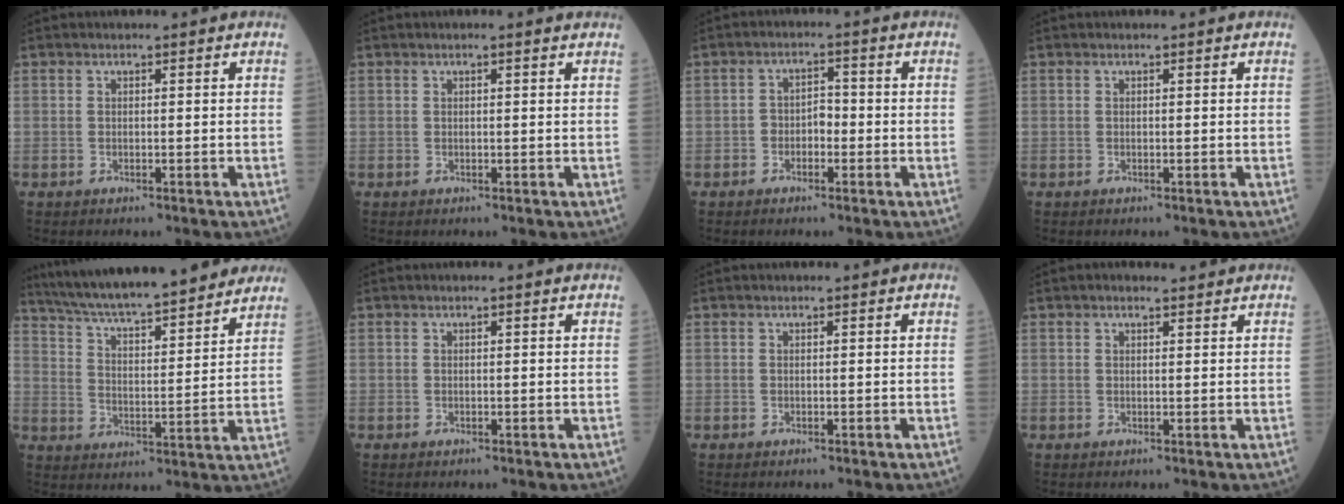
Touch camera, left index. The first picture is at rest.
{"total": 1.6, "force": [1.3, 0.4, 0.9], "torque": [-0.017, 0.015, 0.020]}
{"total": 3.1, "force": [-0.9, 2.0, 2.2], "torque": [-0.038, 0.015, -0.017]}
{"total": 0.0}
{"total": 23.9, "force": [20.9, 3.2, 11.1], "torque": [-0.188, 0.016, 0.307]}
{"total": 0.7, "force": [0.5, 0.2, 0.3], "torque": [-0.009, 0.008, 0.008]}
{"total": 0.0}
{"total": 2.4, "force": [2.0, 0.9, 1.0], "torque": [-0.022, 0.015, 0.031]}